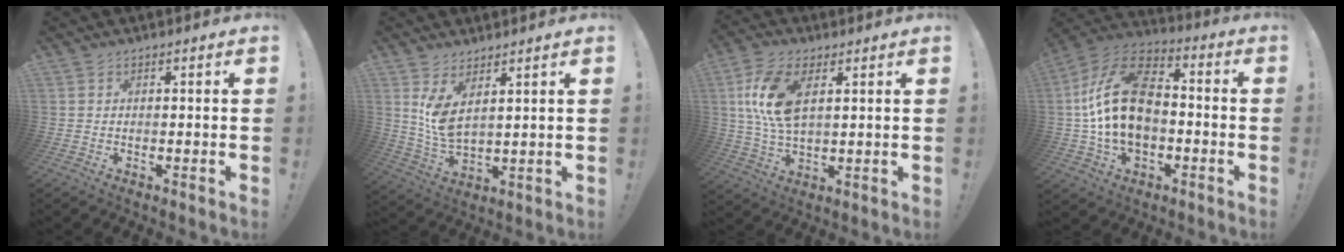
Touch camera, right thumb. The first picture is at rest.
{"total": 7.9, "force": [4.3, 3.2, 5.8], "torque": [-0.115, -0.031, 0.077]}
{"total": 13.0, "force": [4.1, 6.9, 10.2], "torque": [-0.216, -0.008, 0.075]}
{"total": 20.2, "force": [0.0, 13.6, 14.9], "torque": [-0.267, 0.027, 0.007]}